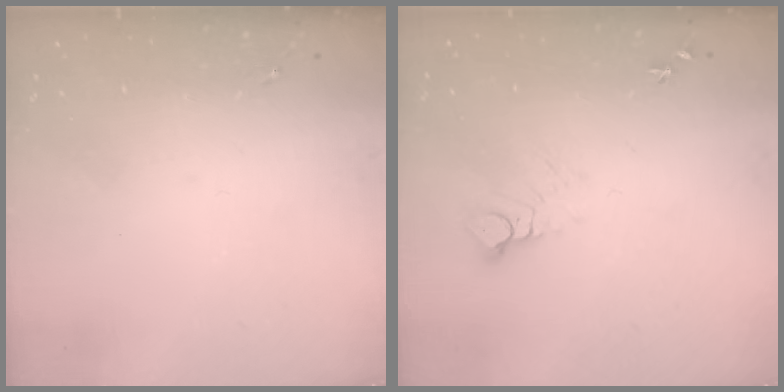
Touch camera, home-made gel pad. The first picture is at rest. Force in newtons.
{"total": 5.0, "press": 5.0, "slide": 0.2}